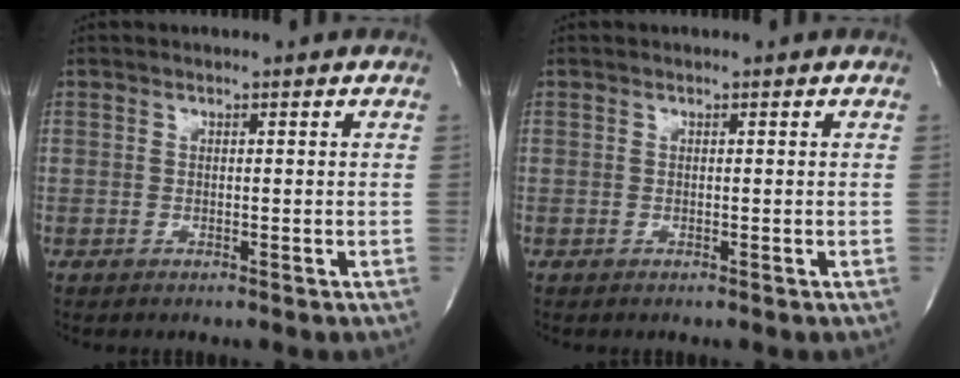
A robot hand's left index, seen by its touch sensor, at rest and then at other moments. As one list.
[{"total": 0.0}]